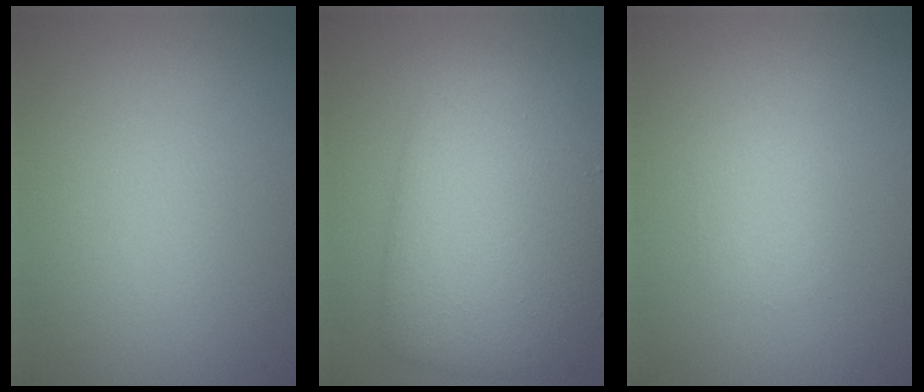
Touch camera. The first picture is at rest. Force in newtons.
{"total": 7.9, "press": 7.9, "slide": 0.2}
{"total": 1.2, "press": 1.2, "slide": 0.0}